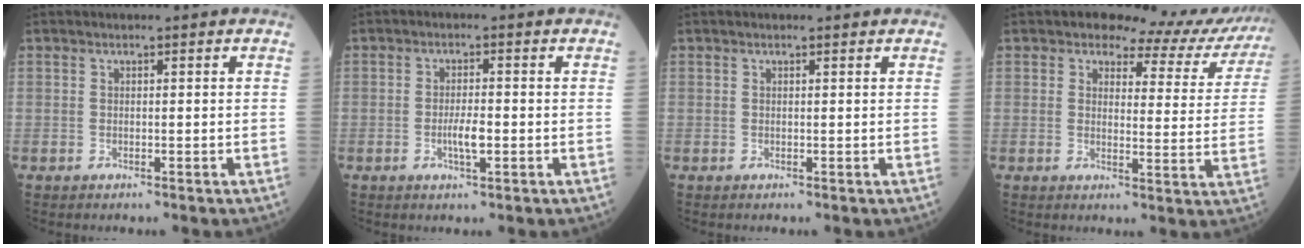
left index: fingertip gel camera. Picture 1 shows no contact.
{"total": 3.0, "force": [-0.7, 0.6, 2.9], "torque": [-0.058, -0.001, -0.012]}
{"total": 0.9, "force": [0.8, 0.1, 0.3], "torque": [-0.012, 0.007, 0.011]}
{"total": 11.3, "force": [10.4, 3.9, 1.9], "torque": [0.007, -0.022, 0.097]}